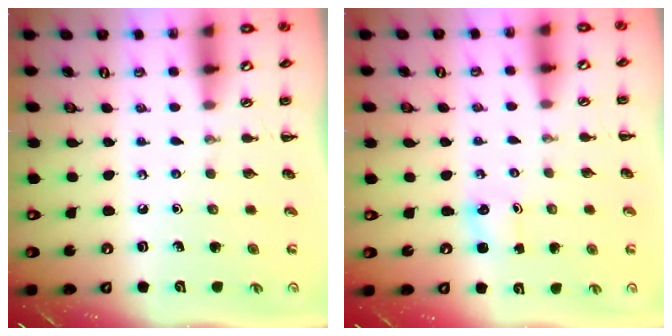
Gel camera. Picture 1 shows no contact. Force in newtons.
{"total": 1.2, "press": 1.2, "slide": 0.2}